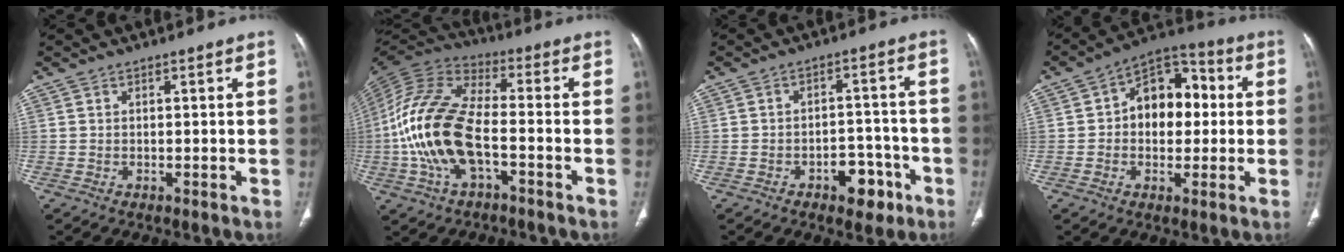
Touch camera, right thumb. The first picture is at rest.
{"total": 17.1, "force": [-3.9, 8.3, 14.5], "torque": [-0.302, 0.032, -0.077]}
{"total": 7.0, "force": [-3.8, 4.2, 4.1], "torque": [-0.025, 0.037, -0.049]}
{"total": 12.7, "force": [1.1, 8.7, 9.2], "torque": [-0.086, 0.030, 0.006]}